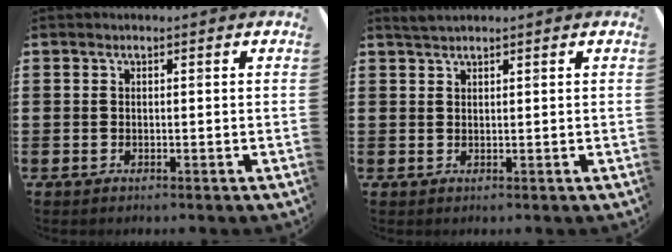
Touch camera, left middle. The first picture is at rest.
{"total": 1.4, "force": [1.3, 0.1, 0.4], "torque": [-0.010, 0.001, 0.025]}